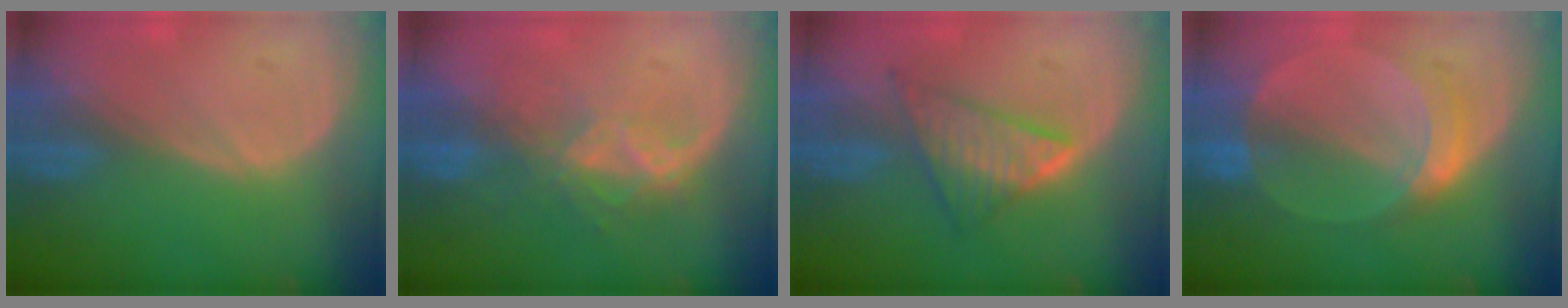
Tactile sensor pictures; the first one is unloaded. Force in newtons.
{"total": 6.6, "press": 5.7, "slide": 3.4}
{"total": 6.4, "press": 6.4, "slide": 0.1}
{"total": 6.1, "press": 5.6, "slide": 2.4}